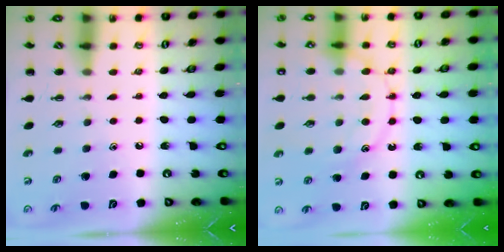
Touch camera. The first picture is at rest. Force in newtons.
{"total": 14.2, "press": 14.2, "slide": 0.9}